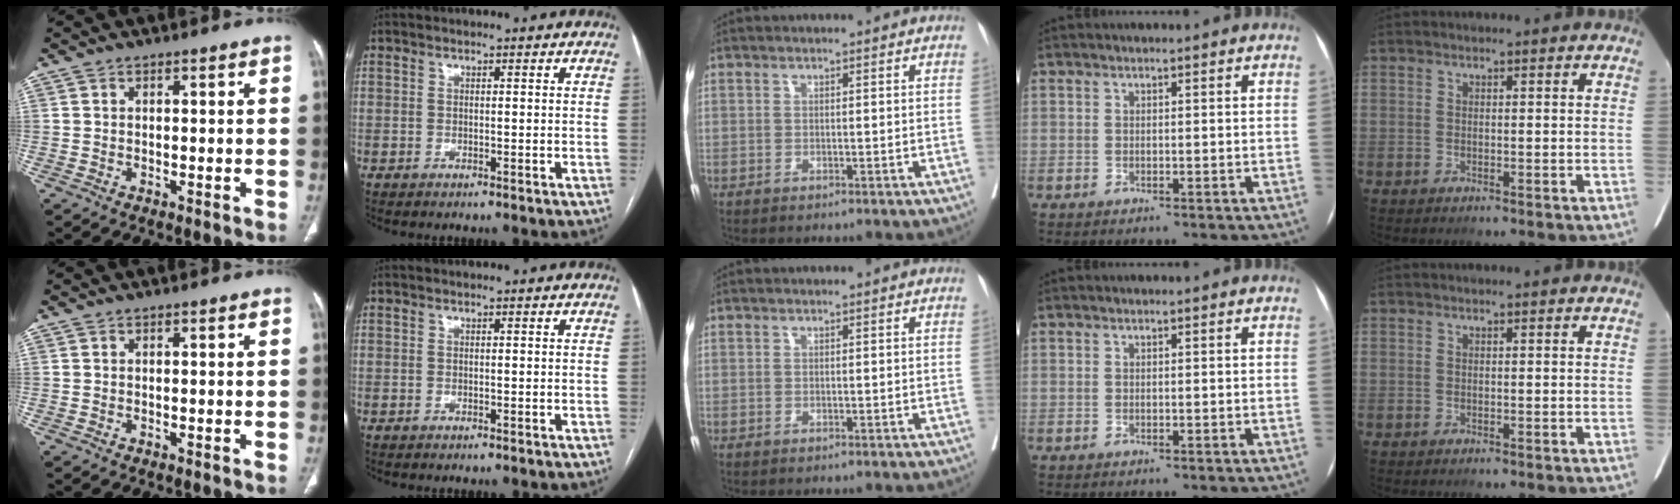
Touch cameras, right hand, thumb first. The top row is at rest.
{}